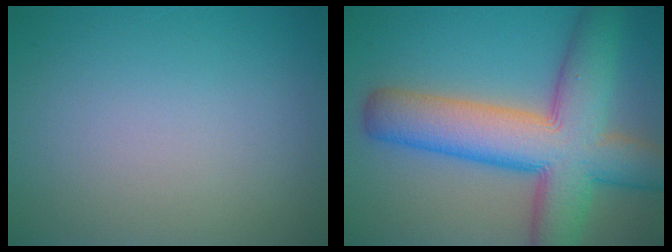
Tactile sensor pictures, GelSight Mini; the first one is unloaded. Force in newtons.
{"total": 11.8, "press": 11.8, "slide": 0.4}